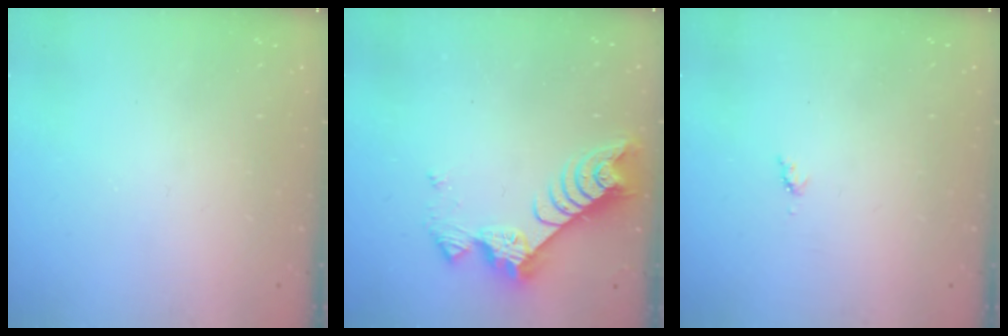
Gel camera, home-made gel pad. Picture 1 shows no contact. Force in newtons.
{"total": 8.1, "press": 8.1, "slide": 0.7}
{"total": 3.8, "press": 3.8, "slide": 0.4}